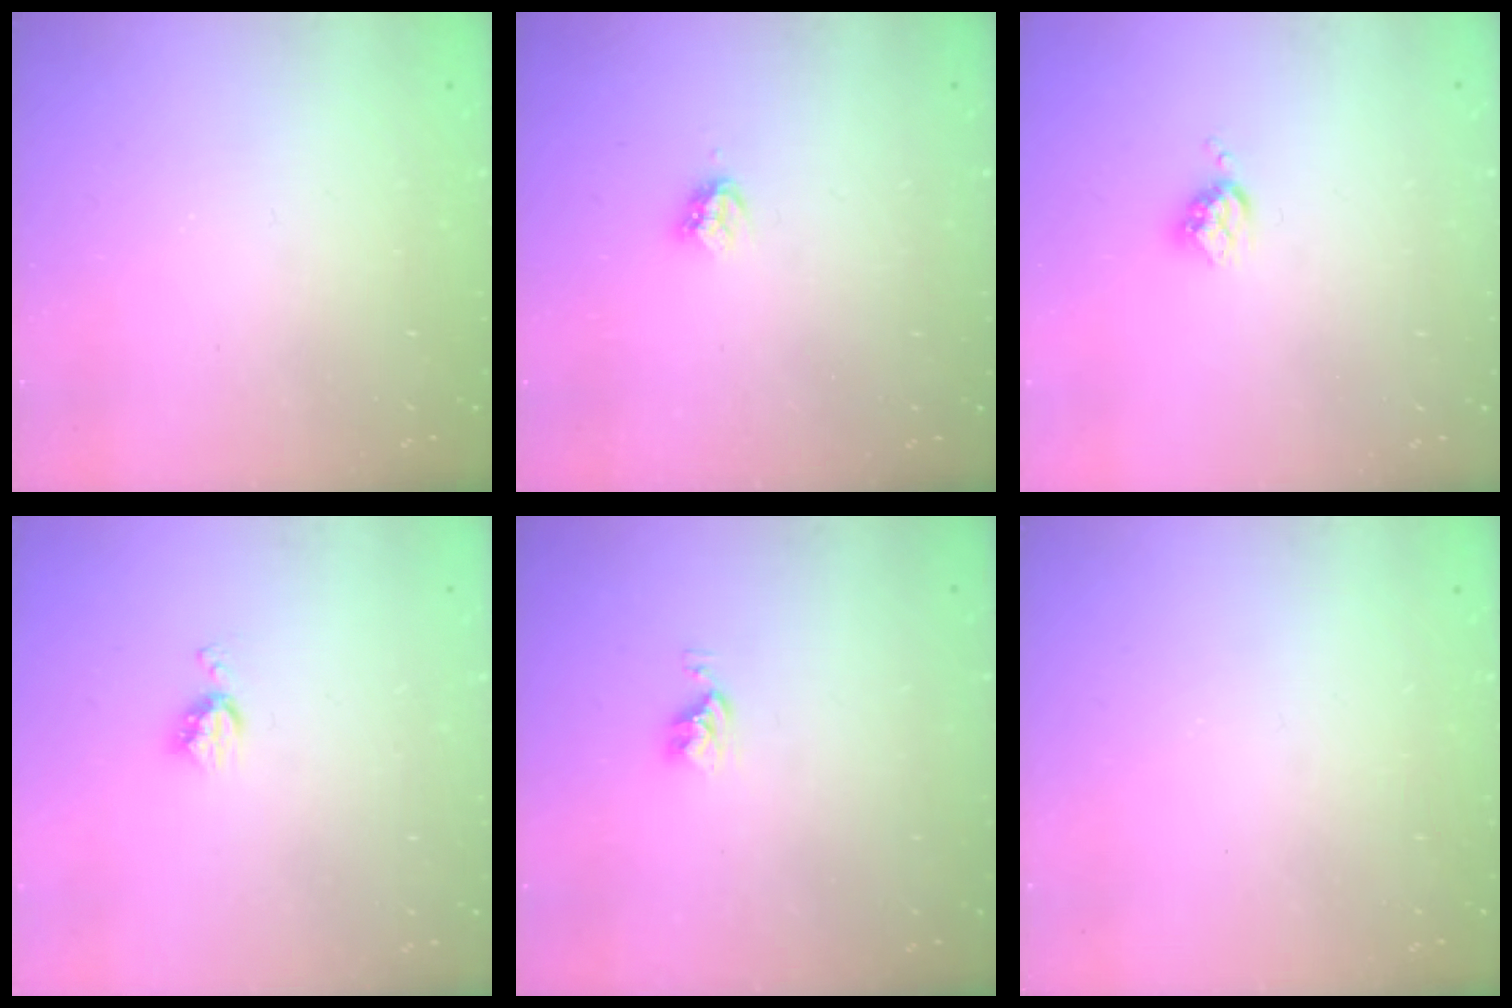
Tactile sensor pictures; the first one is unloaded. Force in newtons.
{"total": 3.5, "press": 3.5, "slide": 0.3}
{"total": 3.7, "press": 3.7, "slide": 0.4}
{"total": 4.5, "press": 4.4, "slide": 0.5}
{"total": 3.8, "press": 3.8, "slide": 0.5}
{"total": 0.0}